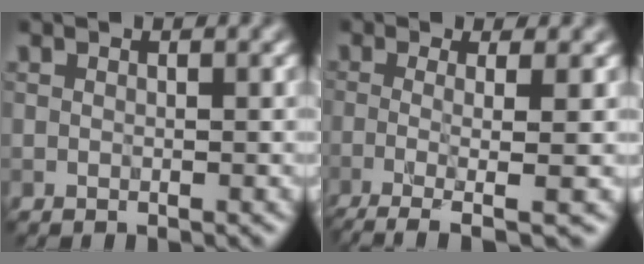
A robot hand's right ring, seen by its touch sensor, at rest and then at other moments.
{"total": 5.3, "force": [-1.4, 1.3, 4.9], "torque": [-0.080, -0.013, -0.036]}